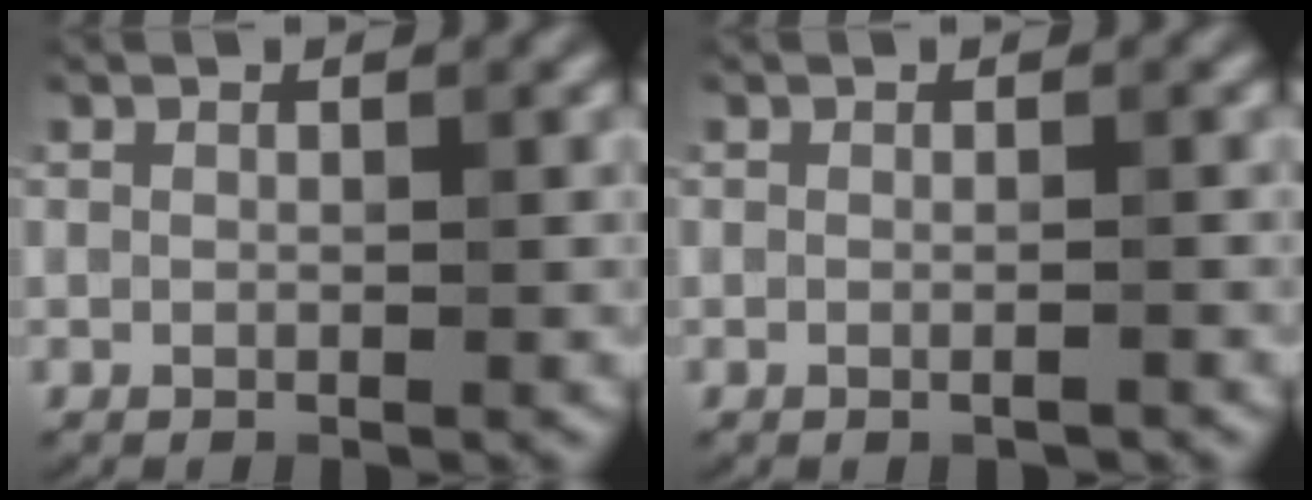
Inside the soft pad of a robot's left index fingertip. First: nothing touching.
{"total": 0.8, "force": [-0.4, 0.0, 0.7], "torque": [-0.013, -0.001, -0.006]}